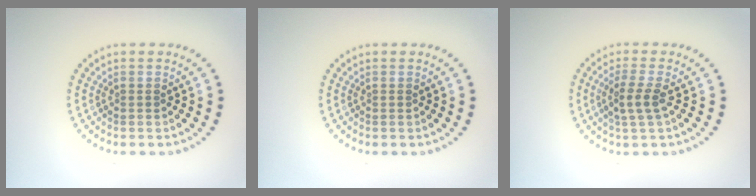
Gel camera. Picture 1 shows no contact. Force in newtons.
{"total": 0.0}
{"total": 2.3, "press": 2.0, "slide": 1.1}